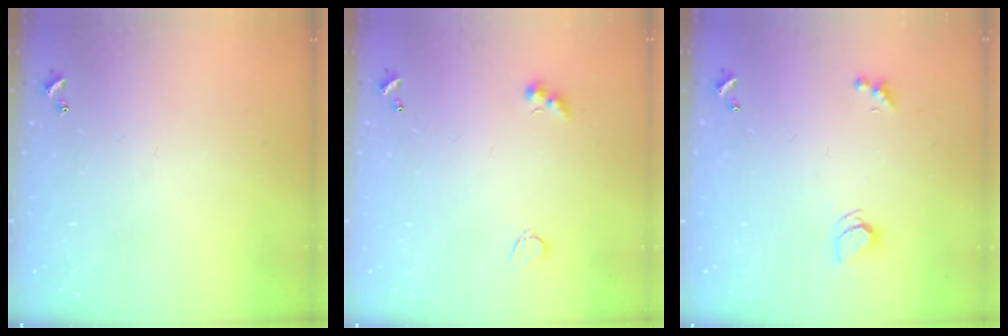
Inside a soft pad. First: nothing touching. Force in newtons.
{"total": 3.7, "press": 3.7, "slide": 0.7}
{"total": 2.5, "press": 2.4, "slide": 0.6}